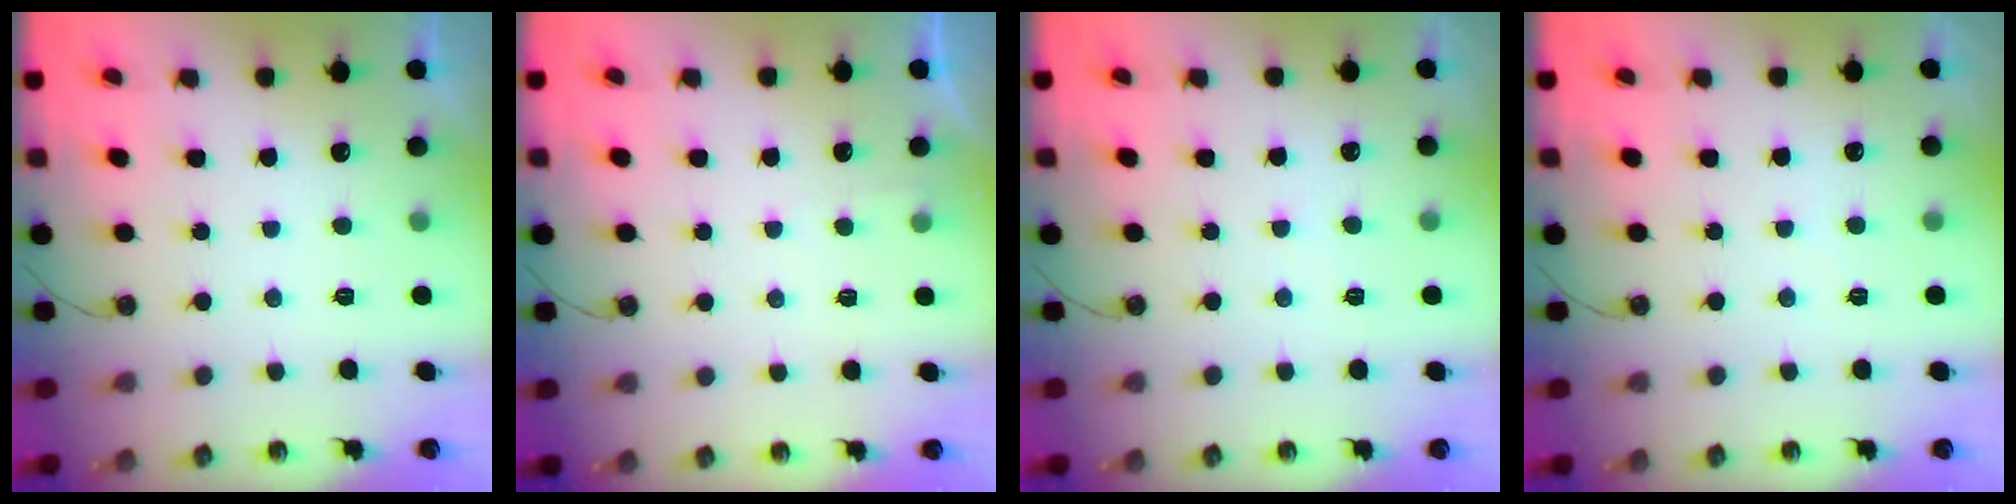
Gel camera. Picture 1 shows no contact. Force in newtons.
{"total": 2.8, "press": 2.7, "slide": 0.4}
{"total": 1.9, "press": 1.9, "slide": 0.3}
{"total": 2.1, "press": 2.0, "slide": 0.4}